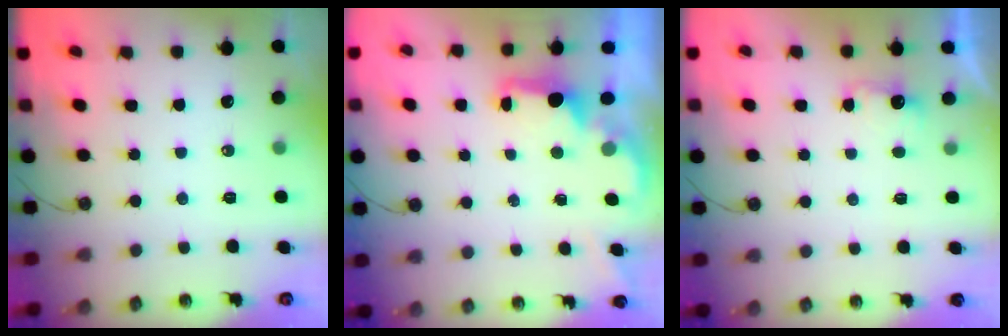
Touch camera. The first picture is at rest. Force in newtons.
{"total": 1.8, "press": 1.7, "slide": 0.7}
{"total": 2.4, "press": 2.3, "slide": 0.8}